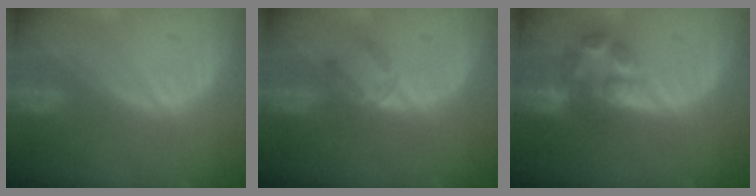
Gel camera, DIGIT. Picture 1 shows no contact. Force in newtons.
{"total": 2.7, "press": 2.5, "slide": 1.0}
{"total": 6.9, "press": 6.0, "slide": 3.3}